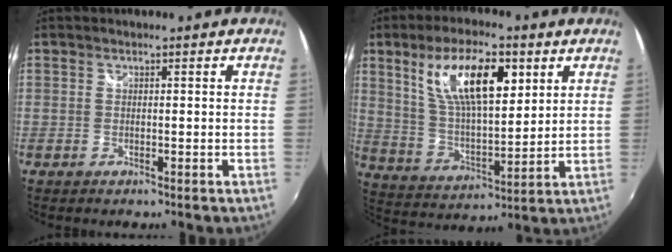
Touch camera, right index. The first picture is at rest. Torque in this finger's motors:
{"motor_torque": [1.50, 0.64, 0.84, 0.21]}